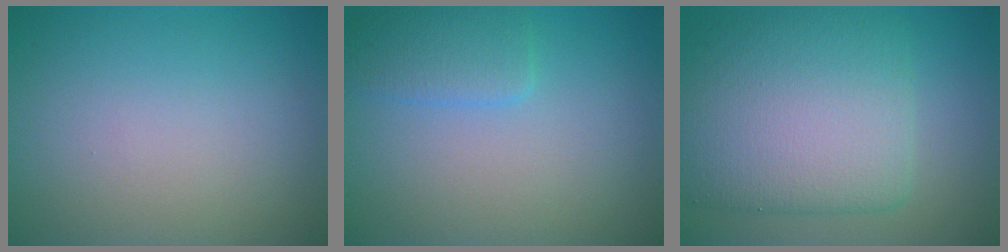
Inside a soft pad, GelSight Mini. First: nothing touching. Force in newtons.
{"total": 2.4, "press": 2.4, "slide": 0.1}
{"total": 9.6, "press": 9.6, "slide": 0.2}